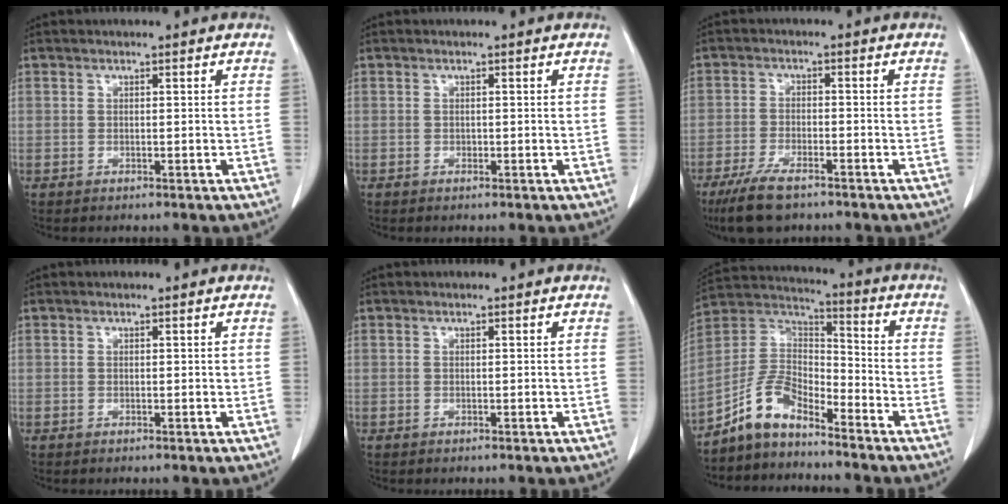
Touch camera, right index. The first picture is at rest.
{"total": 0.0}
{"total": 7.3, "force": [-5.5, 1.9, 4.5], "torque": [-0.090, -0.016, -0.098]}
{"total": 0.0}
{"total": 0.0}
{"total": 9.1, "force": [-7.1, 3.5, 4.4], "torque": [-0.098, 0.026, -0.144]}